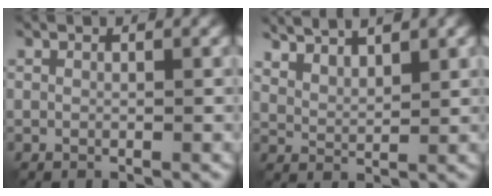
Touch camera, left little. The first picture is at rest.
{"total": 5.0, "force": [4.2, 1.4, 2.4], "torque": [-0.038, 0.009, 0.065]}